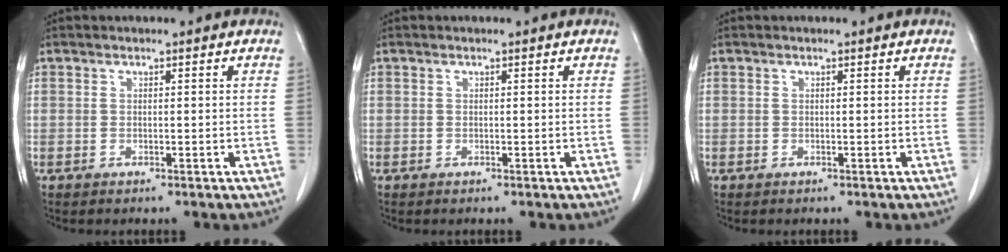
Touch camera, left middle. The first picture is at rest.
{"total": 0.0}
{"total": 0.0}